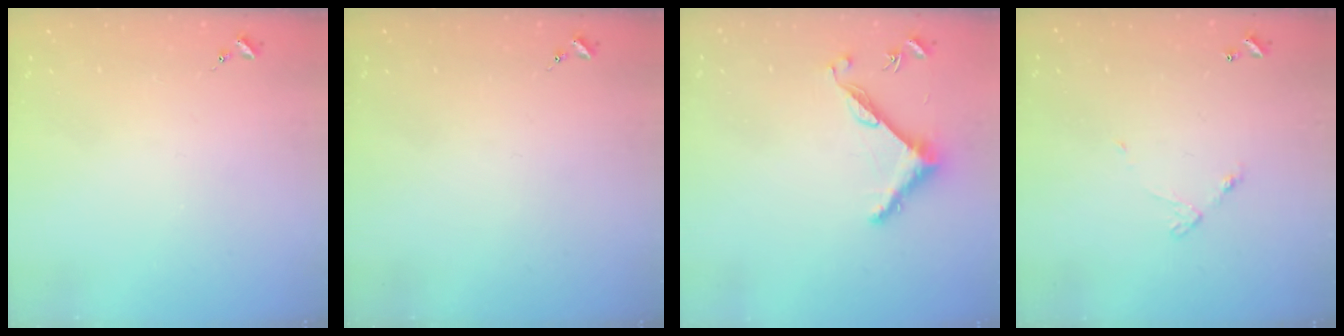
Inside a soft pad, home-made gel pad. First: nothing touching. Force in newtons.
{"total": 0.0}
{"total": 7.5, "press": 7.5, "slide": 0.5}
{"total": 4.5, "press": 4.5, "slide": 0.3}